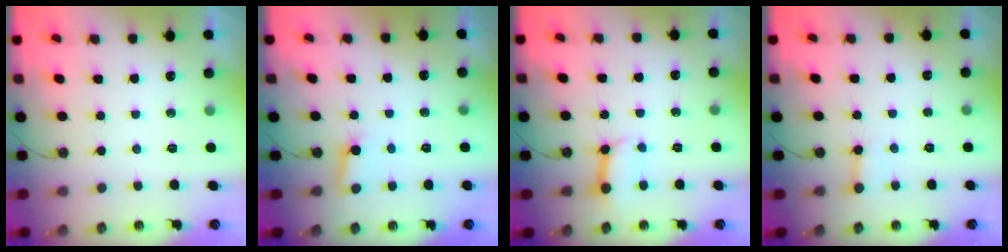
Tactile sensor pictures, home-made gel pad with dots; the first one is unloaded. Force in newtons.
{"total": 3.0, "press": 2.9, "slide": 0.3}
{"total": 7.4, "press": 7.3, "slide": 0.7}
{"total": 2.2, "press": 2.2, "slide": 0.3}